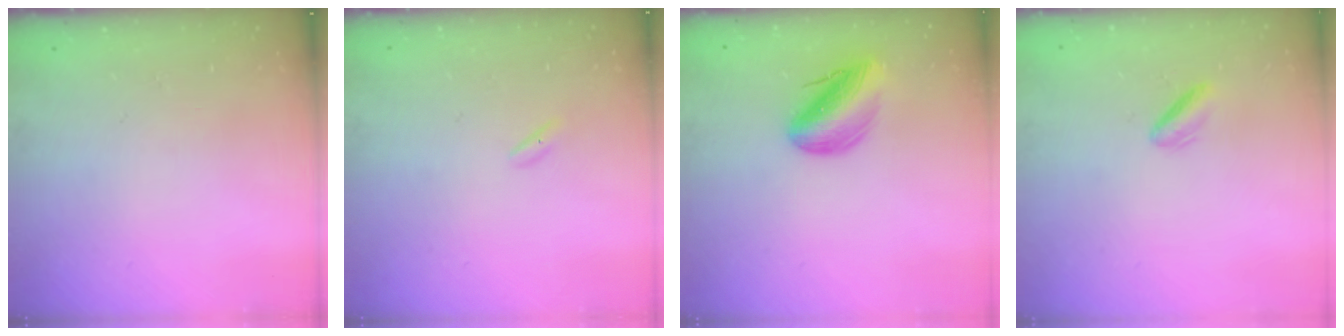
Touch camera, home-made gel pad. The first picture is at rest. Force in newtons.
{"total": 1.6, "press": 1.5, "slide": 0.6}
{"total": 10.5, "press": 10.1, "slide": 2.7}
{"total": 1.2, "press": 0.8, "slide": 0.8}